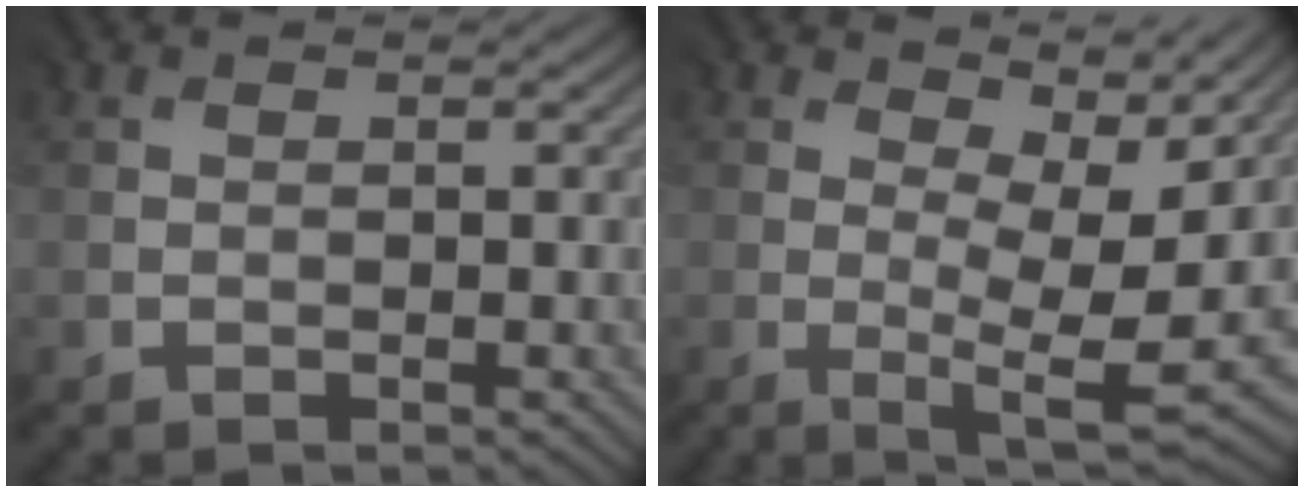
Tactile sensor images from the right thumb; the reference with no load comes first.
{"total": 8.3, "force": [2.5, 3.1, 7.3], "torque": [-0.124, -0.011, 0.049]}